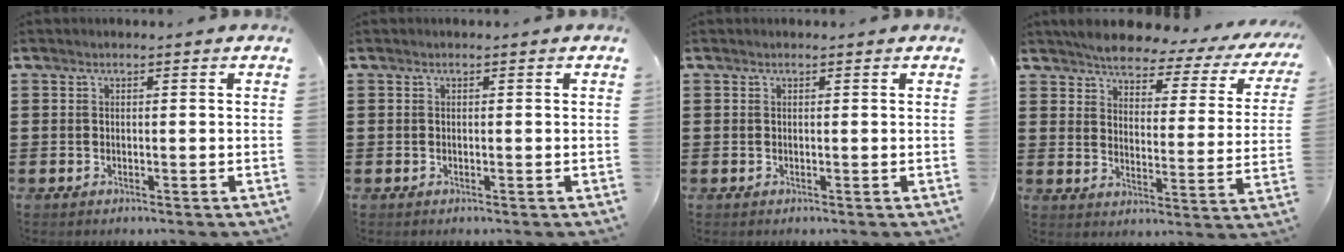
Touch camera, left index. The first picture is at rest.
{"total": 0.0}
{"total": 0.0}
{"total": 4.2, "force": [3.9, 0.9, 1.5], "torque": [-0.053, -0.026, 0.060]}